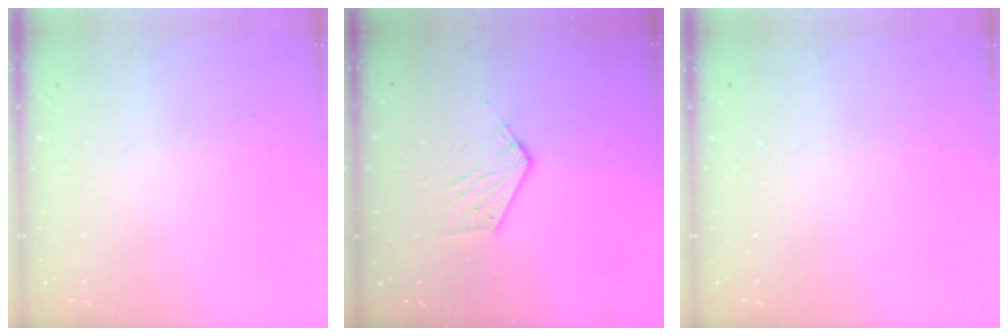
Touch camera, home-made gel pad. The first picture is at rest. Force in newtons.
{"total": 6.8, "press": 6.8, "slide": 0.5}
{"total": 0.0}